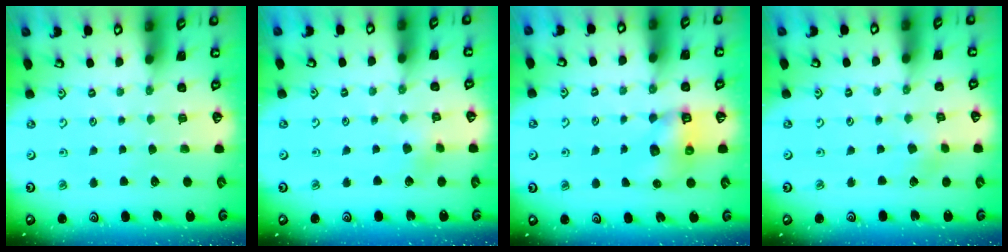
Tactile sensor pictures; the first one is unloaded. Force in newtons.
{"total": 2.5, "press": 2.5, "slide": 0.4}
{"total": 6.4, "press": 6.3, "slide": 0.9}
{"total": 1.9, "press": 1.9, "slide": 0.2}